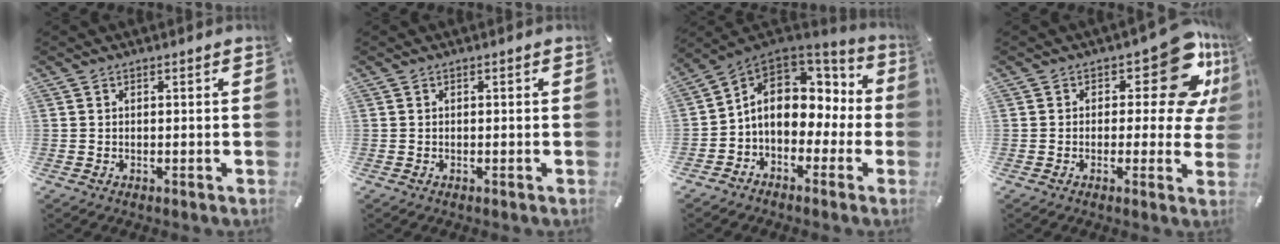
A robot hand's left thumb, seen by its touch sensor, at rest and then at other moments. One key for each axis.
{"total": 0.0}
{"total": 12.0, "fx": 1.1, "fy": 9.5, "fz": 7.2, "tx": -0.132, "ty": -0.002, "tz": 0.020}
{"total": 14.0, "fx": 6.4, "fy": 6.8, "fz": 10.4, "tx": -0.118, "ty": -0.050, "tz": 0.105}